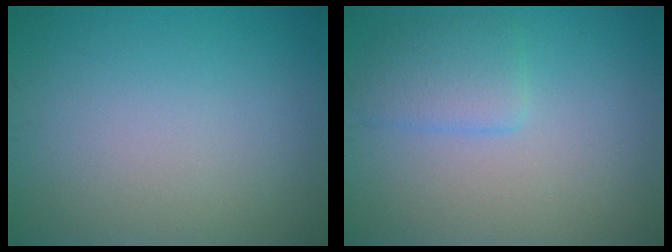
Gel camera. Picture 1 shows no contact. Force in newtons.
{"total": 2.6, "press": 2.6, "slide": 0.1}